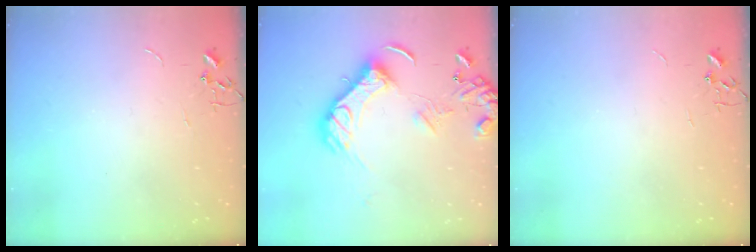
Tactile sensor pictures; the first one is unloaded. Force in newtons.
{"total": 15.7, "press": 15.6, "slide": 1.9}
{"total": 0.0}